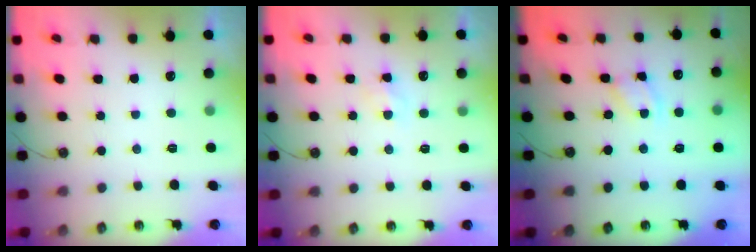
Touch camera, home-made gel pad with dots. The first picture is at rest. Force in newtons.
{"total": 3.3, "press": 3.2, "slide": 0.4}
{"total": 2.1, "press": 2.1, "slide": 0.4}